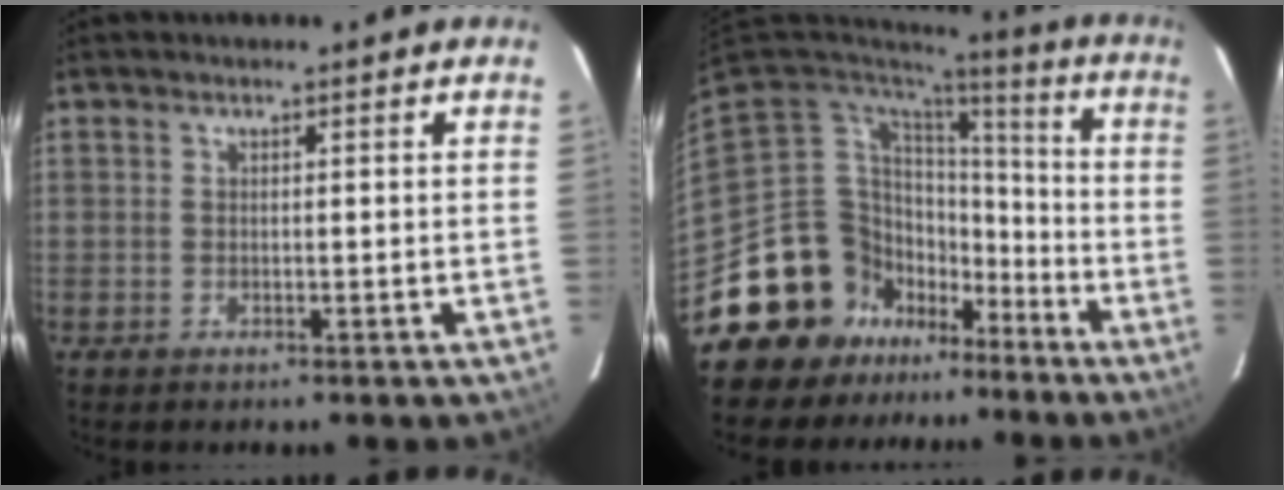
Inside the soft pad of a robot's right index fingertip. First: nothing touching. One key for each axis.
{"total": 15.9, "fx": -11.0, "fy": 11.4, "fz": 1.9, "tx": -0.067, "ty": 0.048, "tz": -0.187}